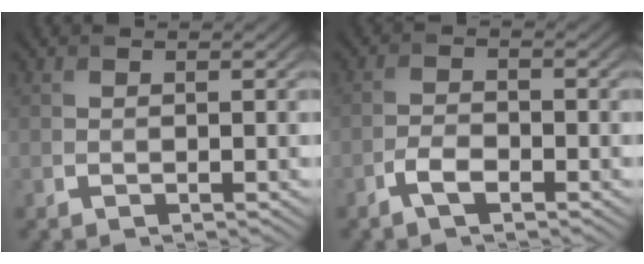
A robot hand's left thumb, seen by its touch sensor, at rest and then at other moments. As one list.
[{"total": 2.8, "force": [-1.8, 1.1, 1.8], "torque": [-0.040, 0.002, -0.040]}]